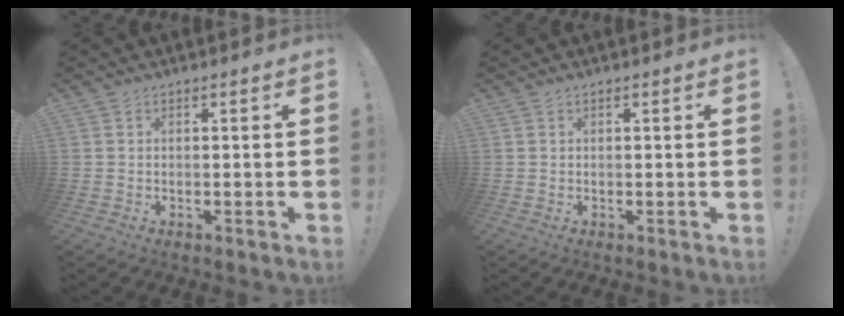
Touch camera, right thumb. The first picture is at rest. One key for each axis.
{"total": 0.0}